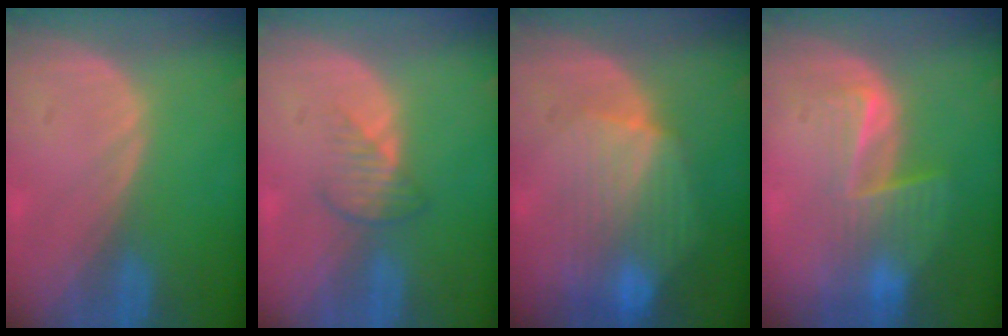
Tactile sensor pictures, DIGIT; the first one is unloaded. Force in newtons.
{"total": 3.1, "press": 2.9, "slide": 1.2}
{"total": 8.9, "press": 8.0, "slide": 3.9}
{"total": 6.7, "press": 5.7, "slide": 3.5}